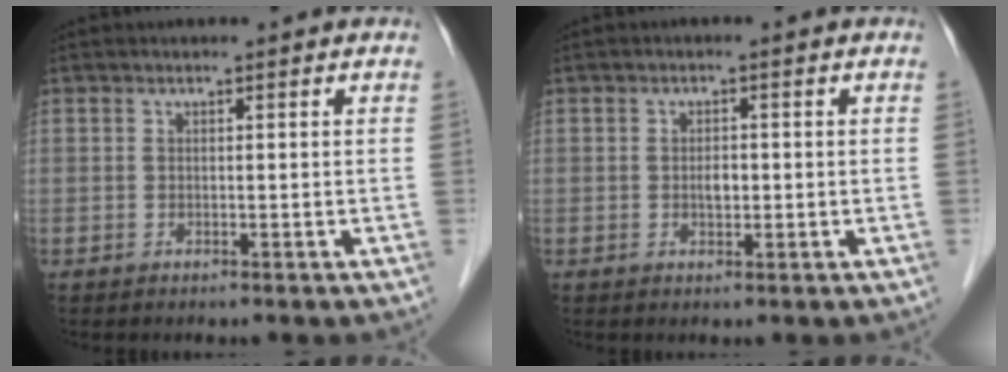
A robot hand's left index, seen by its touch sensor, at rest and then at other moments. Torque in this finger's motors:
{"motor_torque": [0.24, -0.02, -0.01, 0.03]}